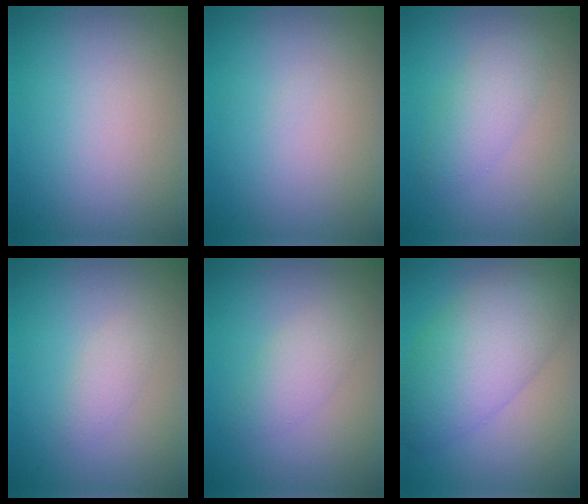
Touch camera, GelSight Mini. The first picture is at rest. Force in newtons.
{"total": 0.0}
{"total": 2.7, "press": 2.7, "slide": 0.1}
{"total": 1.4, "press": 1.4, "slide": 0.0}
{"total": 2.1, "press": 2.1, "slide": 0.0}
{"total": 7.2, "press": 7.2, "slide": 0.1}